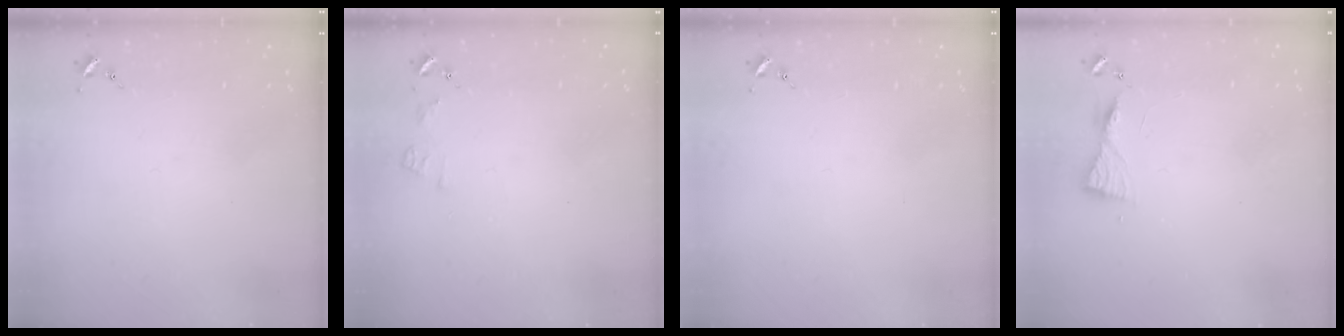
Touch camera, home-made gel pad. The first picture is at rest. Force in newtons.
{"total": 5.2, "press": 5.2, "slide": 0.7}
{"total": 0.0}
{"total": 5.6, "press": 5.6, "slide": 0.5}